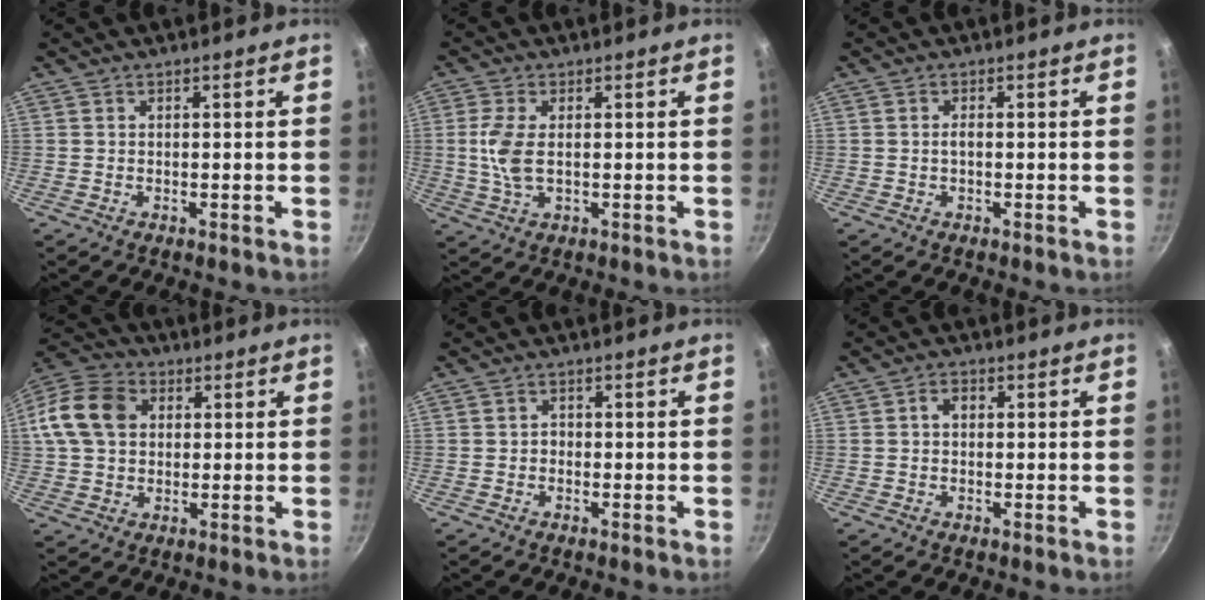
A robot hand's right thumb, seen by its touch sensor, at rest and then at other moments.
{"total": 6.3, "force": [0.4, 3.1, 5.4], "torque": [-0.120, 0.000, 0.007]}
{"total": 1.1, "force": [-0.1, 0.4, 1.0], "torque": [-0.019, 0.004, -0.003]}
{"total": 13.3, "force": [2.2, 10.2, 8.2], "torque": [-0.146, 0.024, 0.025]}
{"total": 1.0, "force": [-0.4, 0.8, 0.4], "torque": [-0.005, 0.004, -0.009]}
{"total": 2.3, "force": [0.3, 1.7, 1.5], "torque": [-0.018, 0.006, 0.003]}